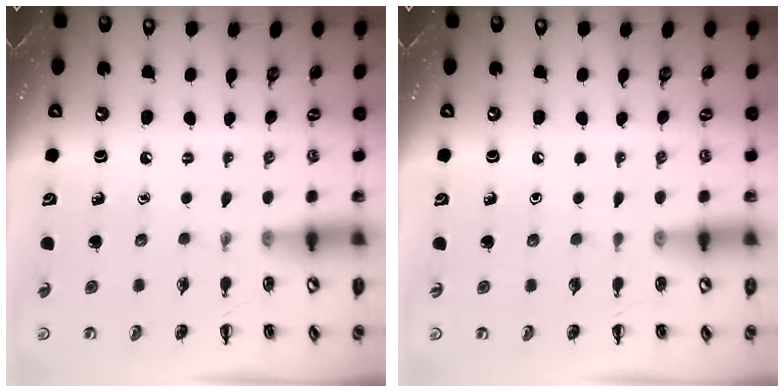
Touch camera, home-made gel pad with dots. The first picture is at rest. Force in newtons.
{"total": 0.0}